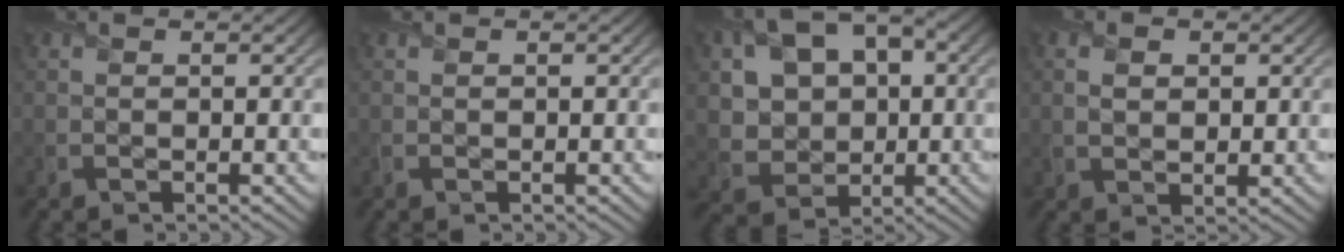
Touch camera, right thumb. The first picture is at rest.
{"total": 0.0}
{"total": 10.9, "force": [2.2, 8.3, 6.8], "torque": [-0.158, 0.017, 0.038]}
{"total": 2.7, "force": [0.6, 1.8, 1.9], "torque": [-0.040, -0.005, 0.015]}